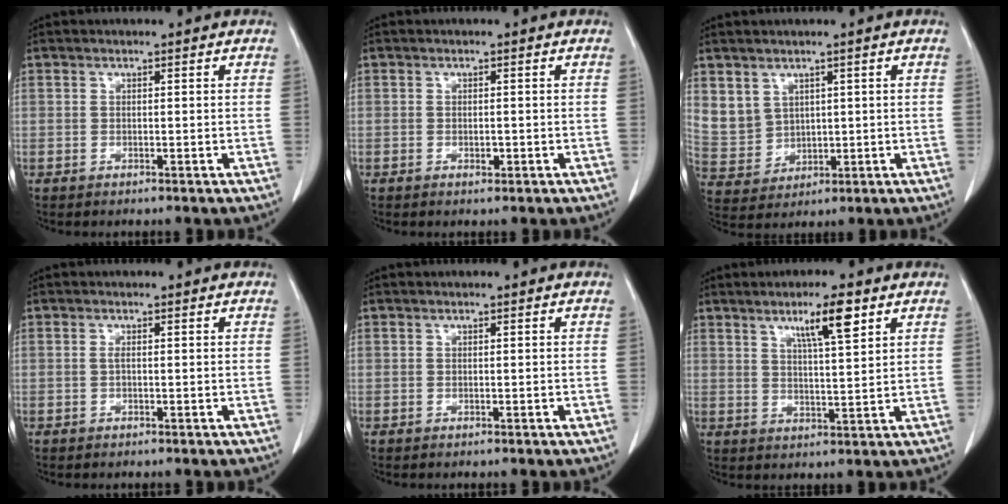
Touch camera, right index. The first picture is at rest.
{"total": 0.9, "force": [-0.3, 0.4, 0.7], "torque": [-0.011, 0.000, -0.001]}
{"total": 7.9, "force": [3.4, 6.8, 2.0], "torque": [-0.056, 0.018, 0.092]}
{"total": 0.5, "force": [0.0, 0.1, 0.5], "torque": [-0.008, 0.002, 0.000]}
{"total": 0.0}
{"total": 6.9, "force": [3.9, 0.4, 5.6], "torque": [-0.097, 0.000, 0.066]}